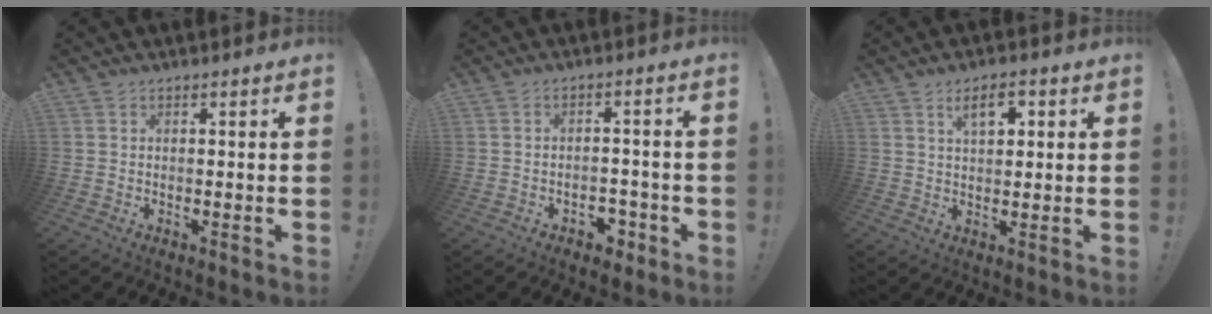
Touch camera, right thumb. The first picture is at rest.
{"total": 5.0, "force": [-2.7, 3.4, 2.5], "torque": [-0.030, 0.017, -0.044]}
{"total": 6.3, "force": [2.7, 3.1, 4.7], "torque": [-0.067, -0.004, 0.043]}